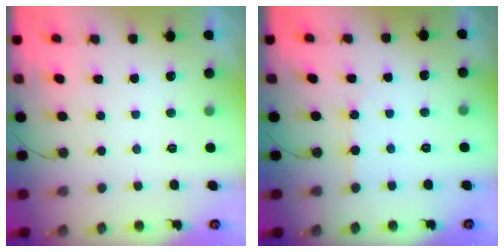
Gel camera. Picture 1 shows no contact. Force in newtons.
{"total": 2.6, "press": 2.5, "slide": 0.5}